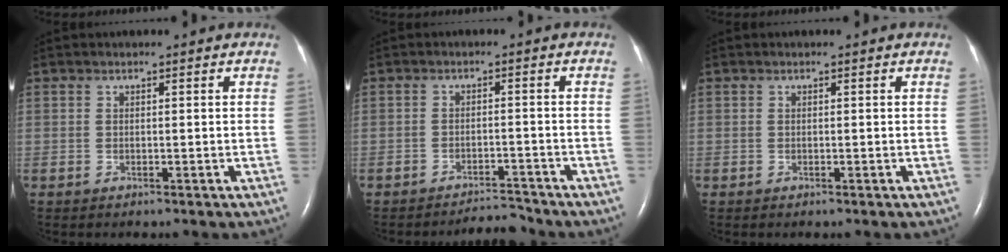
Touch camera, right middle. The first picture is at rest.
{"total": 3.1, "force": [-3.1, -0.1, -0.3], "torque": [0.005, -0.006, -0.046]}
{"total": 0.0}